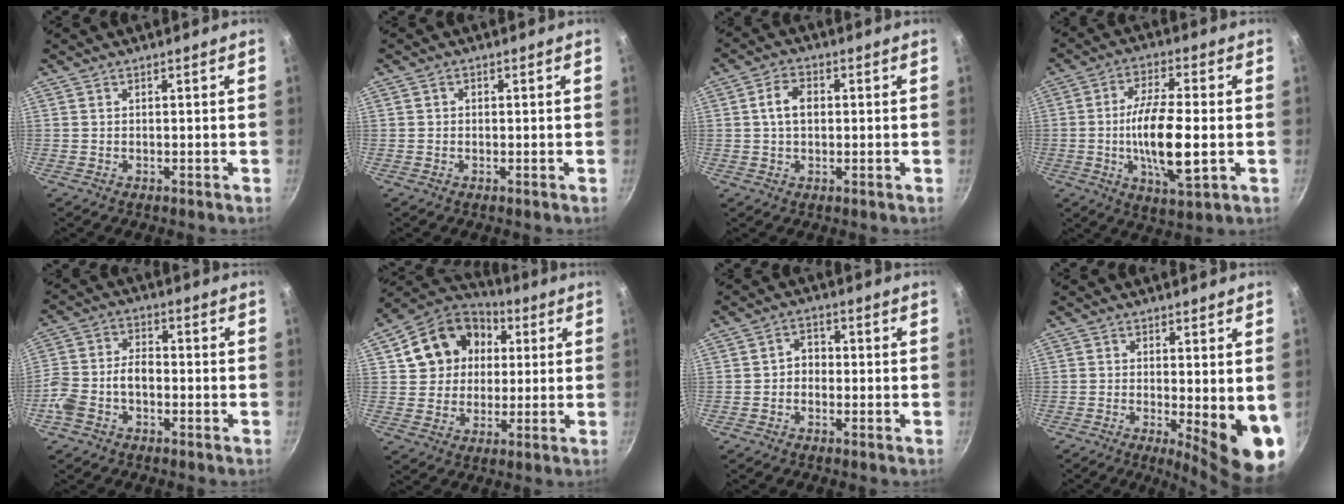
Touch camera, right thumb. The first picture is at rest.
{"total": 0.9, "force": [0.0, 0.8, 0.4], "torque": [-0.005, 0.005, -0.001]}
{"total": 5.4, "force": [0.5, 3.6, 3.9], "torque": [-0.059, 0.013, 0.004]}
{"total": 13.8, "force": [-1.7, 4.4, 13.0], "torque": [-0.242, 0.005, -0.034]}
{"total": 8.3, "force": [-2.9, 5.2, 5.7], "torque": [-0.106, 0.041, -0.065]}
{"total": 15.3, "force": [3.8, 13.0, 7.2], "torque": [-0.104, 0.026, 0.057]}
{"total": 3.4, "force": [-0.6, 2.8, 1.8], "torque": [-0.008, 0.014, -0.017]}
{"total": 11.1, "force": [-2.1, 2.8, 10.5], "torque": [-0.122, -0.016, -0.020]}